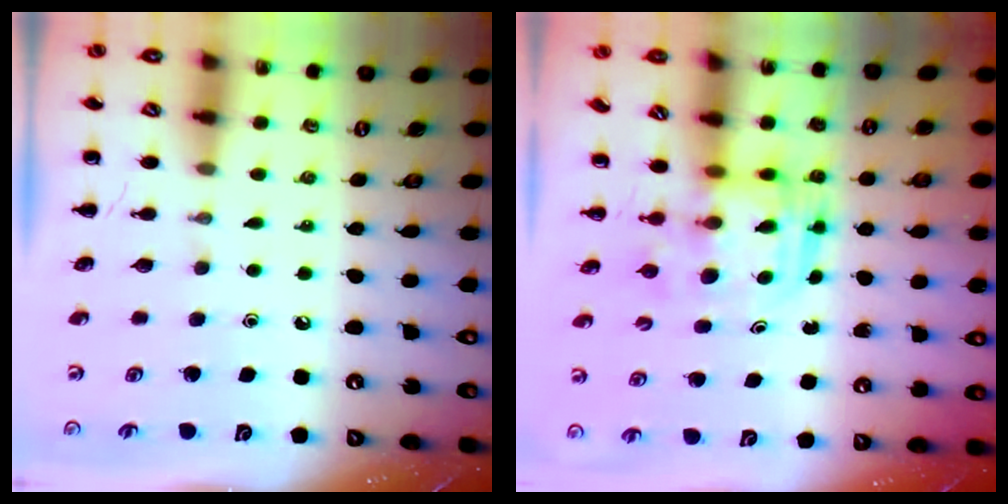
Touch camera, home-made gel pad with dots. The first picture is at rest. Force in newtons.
{"total": 3.0, "press": 3.0, "slide": 0.3}